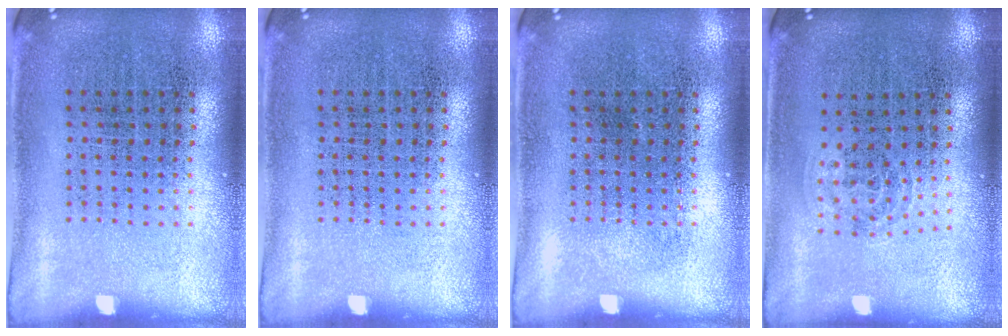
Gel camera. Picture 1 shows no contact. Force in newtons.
{"total": 0.0}
{"total": 0.0}
{"total": 1.0, "press": 0.6, "slide": 0.8}